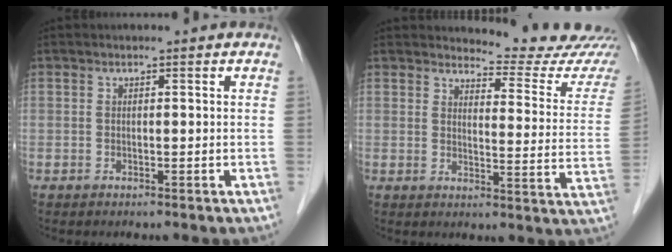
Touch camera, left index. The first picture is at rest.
{"total": 13.3, "force": [13.2, 0.7, 1.8], "torque": [-0.008, -0.091, 0.134]}